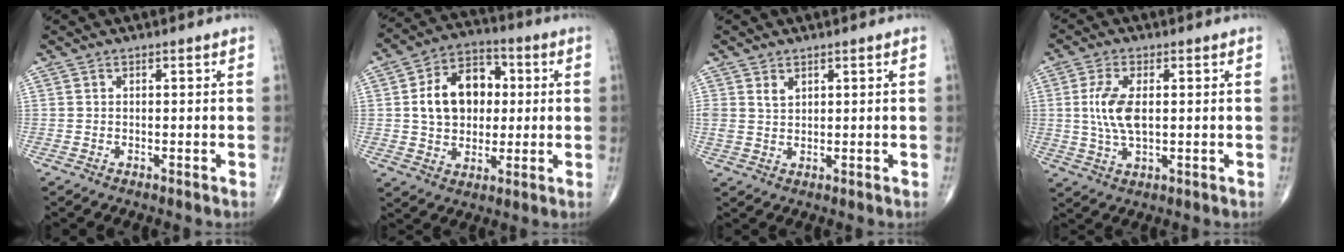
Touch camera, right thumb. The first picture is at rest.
{"total": 14.0, "force": [1.7, 10.3, 9.3], "torque": [-0.117, 0.016, 0.026]}
{"total": 2.4, "force": [1.3, 1.5, 1.2], "torque": [-0.019, -0.008, 0.032]}
{"total": 7.7, "force": [0.7, 3.7, 6.8], "torque": [-0.145, -0.004, 0.014]}